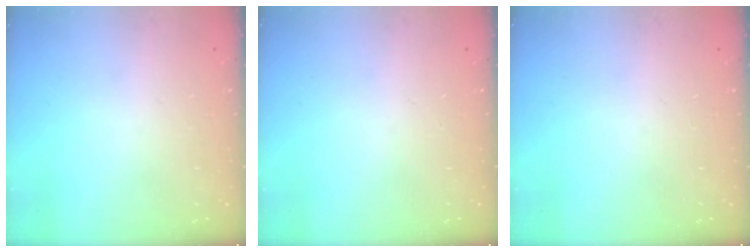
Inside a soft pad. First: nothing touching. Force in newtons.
{"total": 0.0}
{"total": 0.0}